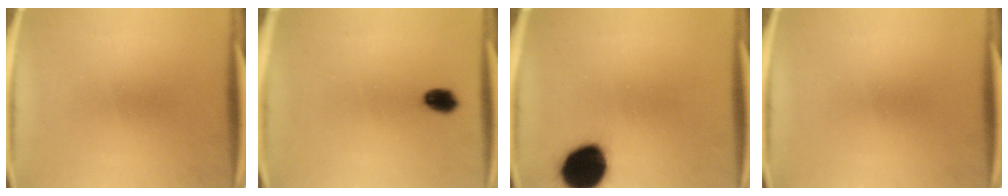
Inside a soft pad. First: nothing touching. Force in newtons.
{"total": 4.2}
{"total": 15.1}
{"total": 0.0}